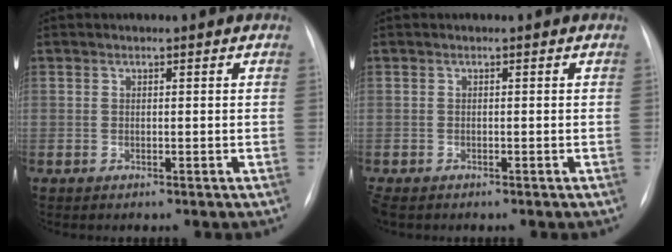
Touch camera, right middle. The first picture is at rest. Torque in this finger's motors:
{"motor_torque": [0.14, -0.13, 0.05, 0.03]}